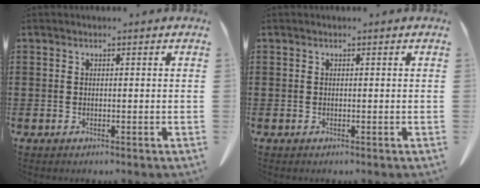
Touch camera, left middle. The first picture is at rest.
{"total": 0.0}